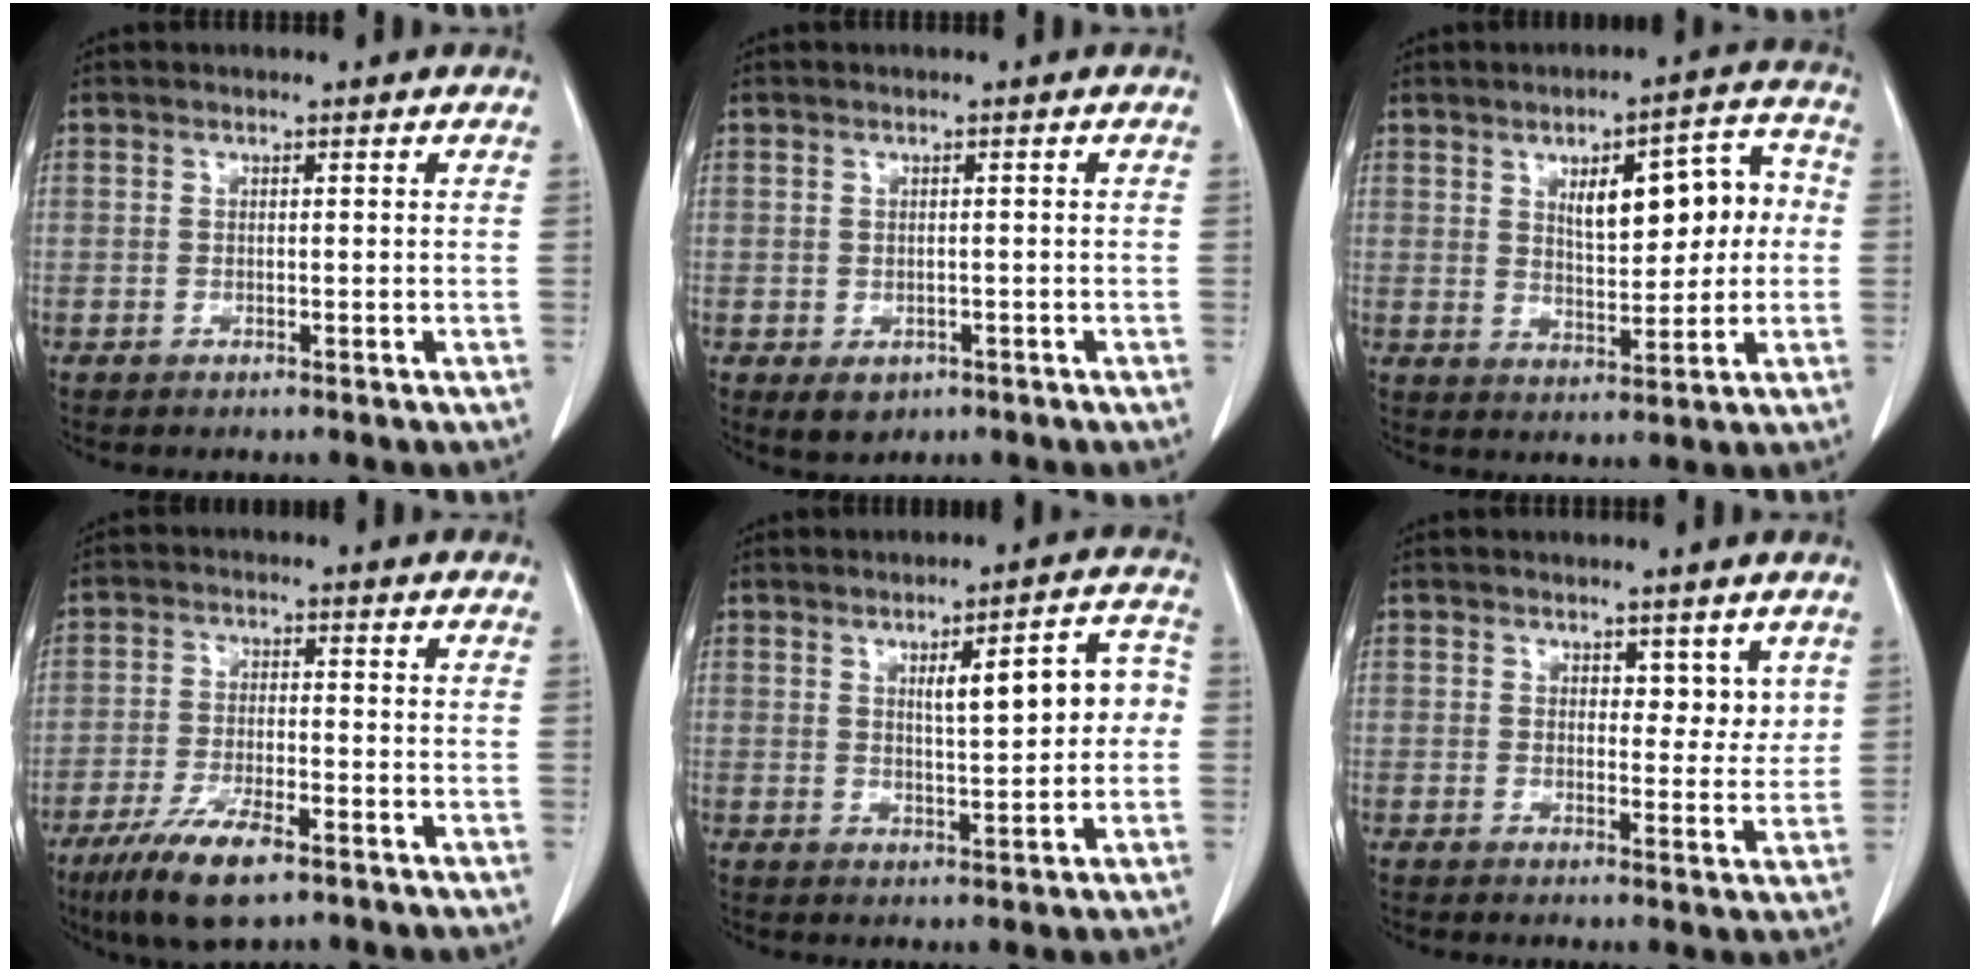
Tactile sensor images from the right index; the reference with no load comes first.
{"total": 2.9, "force": [-1.4, 2.2, 1.3], "torque": [-0.014, -0.001, -0.009]}
{"total": 10.5, "force": [1.8, 4.2, 9.5], "torque": [-0.126, 0.032, 0.033]}
{"total": 9.1, "force": [-5.9, 2.1, 6.6], "torque": [-0.128, -0.017, -0.101]}
{"total": 8.3, "force": [1.1, 2.2, 8.0], "torque": [-0.106, 0.027, 0.018]}
{"total": 3.7, "force": [2.1, 2.2, 2.2], "torque": [-0.012, -0.008, 0.027]}